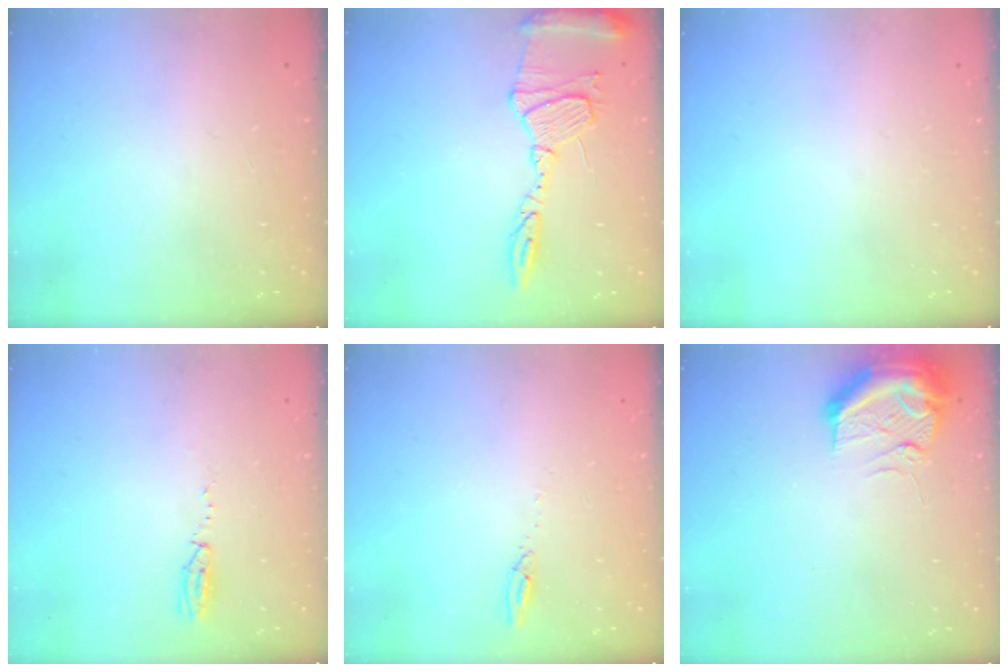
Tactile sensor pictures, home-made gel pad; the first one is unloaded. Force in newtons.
{"total": 13.4, "press": 13.4, "slide": 1.1}
{"total": 0.0}
{"total": 3.5, "press": 2.8, "slide": 2.2}
{"total": 2.7, "press": 2.7, "slide": 0.2}
{"total": 12.2, "press": 11.9, "slide": 2.6}